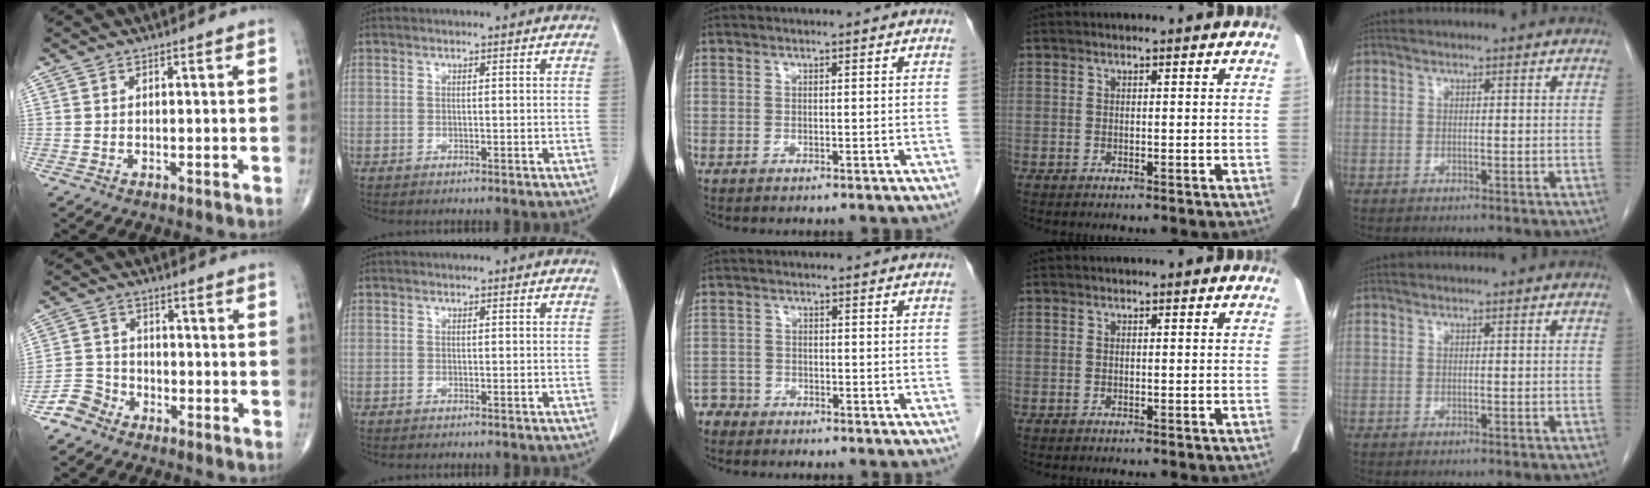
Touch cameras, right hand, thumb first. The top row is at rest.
{"thumb": {"total": 4.7, "force": [-3.6, 3.1, 0.4], "torque": [0.009, 0.021, -0.082]}, "middle": {"total": 2.1, "force": [-1.8, 0.8, -0.7], "torque": [0.014, 0.002, -0.036]}}